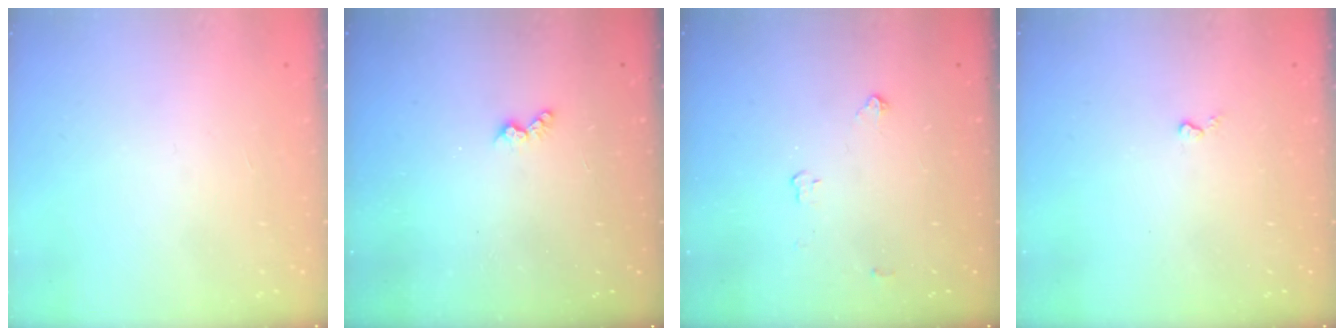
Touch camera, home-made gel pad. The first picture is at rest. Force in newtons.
{"total": 3.7, "press": 3.6, "slide": 0.7}
{"total": 2.8, "press": 2.8, "slide": 0.4}
{"total": 3.3, "press": 3.3, "slide": 0.5}